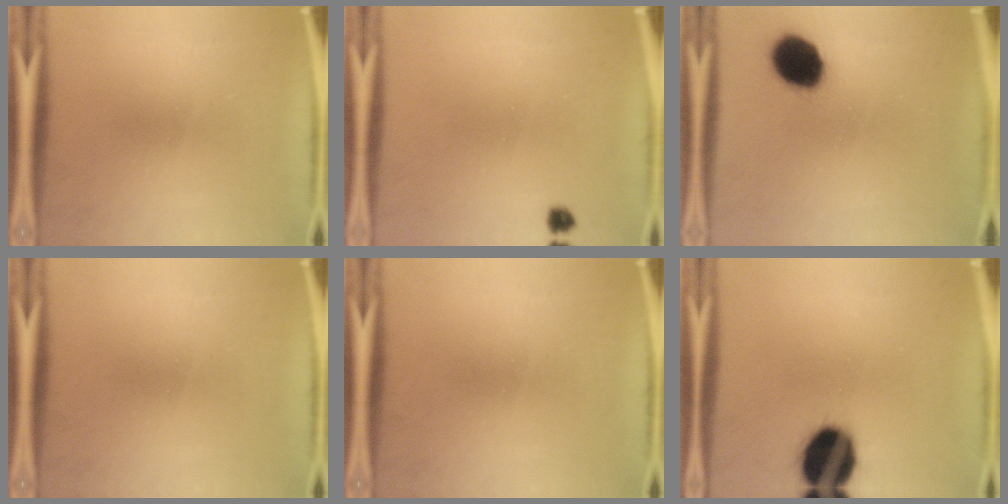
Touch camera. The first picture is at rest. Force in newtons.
{"total": 1.4}
{"total": 12.6}
{"total": 0.0}
{"total": 0.0}
{"total": 18.3}